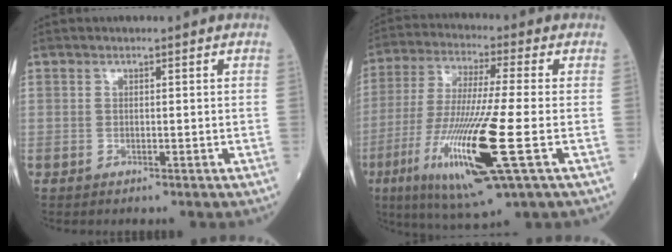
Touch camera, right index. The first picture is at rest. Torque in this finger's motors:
{"motor_torque": [1.21, -0.94, 1.06, 0.21]}